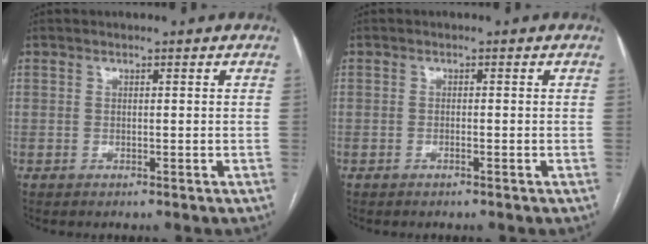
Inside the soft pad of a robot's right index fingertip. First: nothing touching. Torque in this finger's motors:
{"motor_torque": [-0.16, -0.12, -0.03, -0.01]}